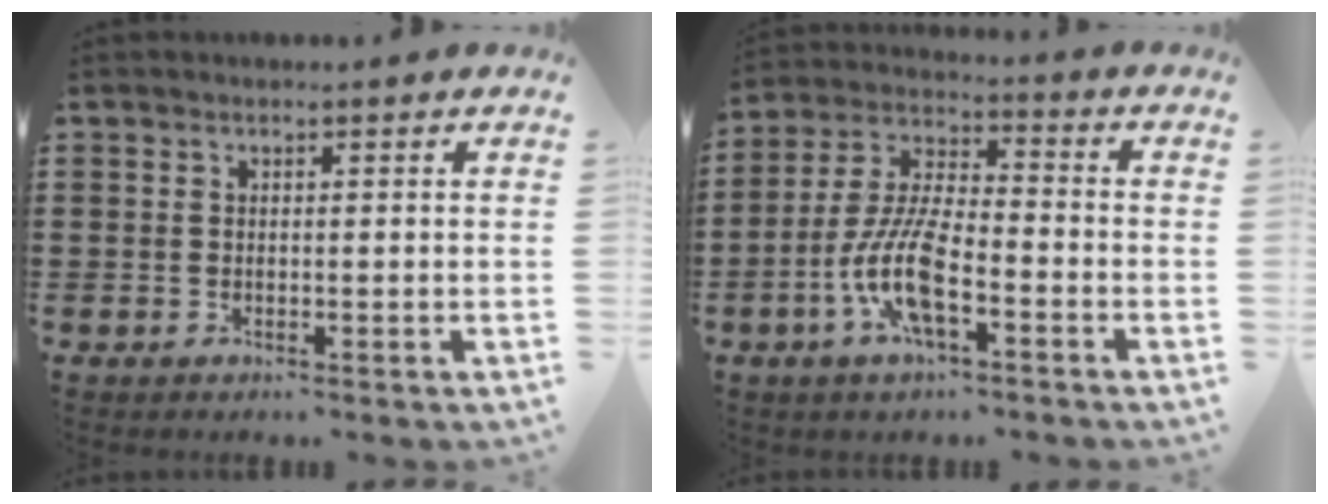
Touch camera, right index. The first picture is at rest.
{"total": 10.3, "force": [-3.9, 3.4, 8.9], "torque": [-0.207, -0.006, -0.079]}